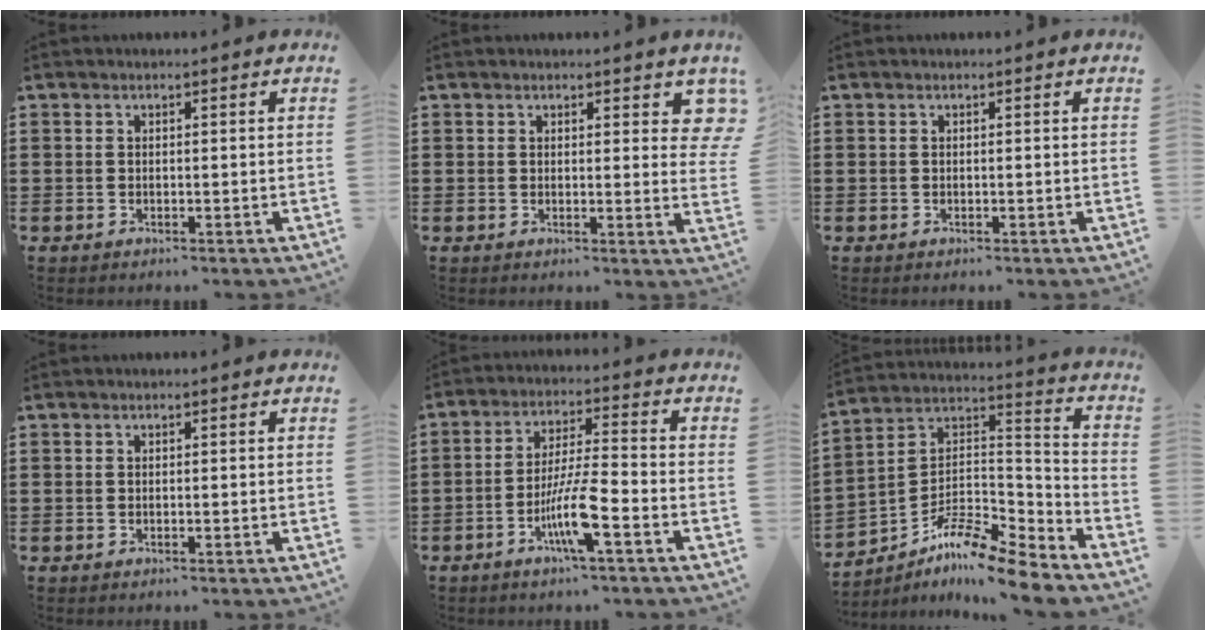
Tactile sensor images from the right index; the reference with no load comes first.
{"total": 2.9, "force": [2.0, 1.2, 1.8], "torque": [-0.010, -0.003, 0.030]}
{"total": 0.0}
{"total": 0.0}
{"total": 8.4, "force": [-3.7, 1.1, 7.5], "torque": [-0.153, -0.013, -0.071]}
{"total": 9.7, "force": [-8.4, 1.7, 4.6], "torque": [-0.090, 0.009, -0.171]}